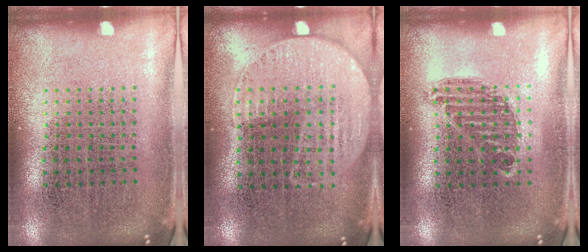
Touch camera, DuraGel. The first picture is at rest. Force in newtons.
{"total": 1.1, "press": 1.0, "slide": 0.5}
{"total": 0.8, "press": 0.7, "slide": 0.4}